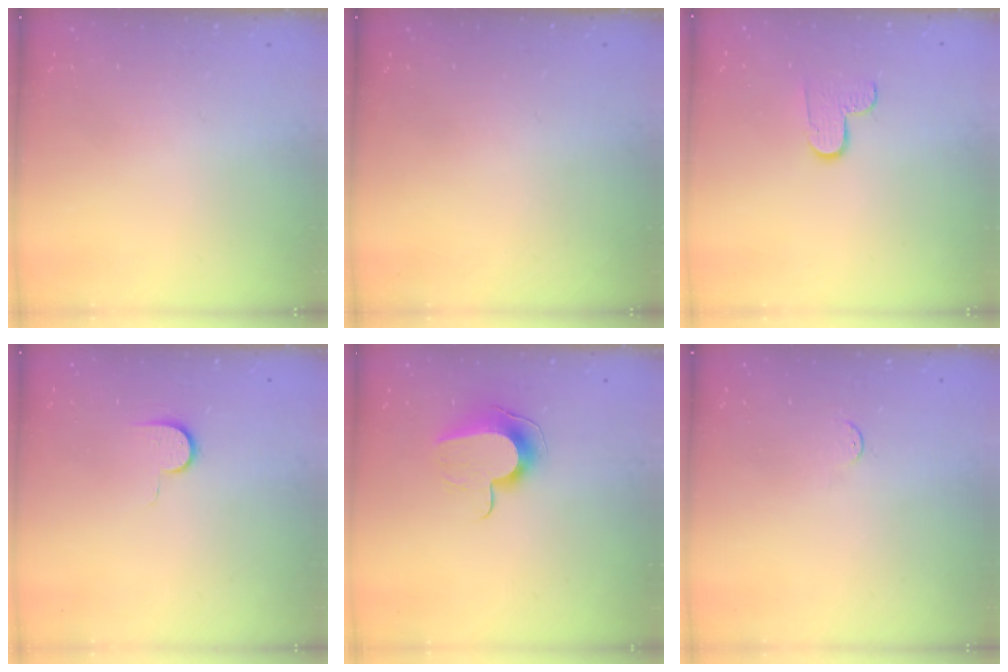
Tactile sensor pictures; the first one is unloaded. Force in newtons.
{"total": 0.0}
{"total": 5.8, "press": 5.8, "slide": 0.3}
{"total": 7.3, "press": 7.3, "slide": 0.8}
{"total": 9.8, "press": 9.8, "slide": 0.1}
{"total": 2.9, "press": 2.9, "slide": 0.4}